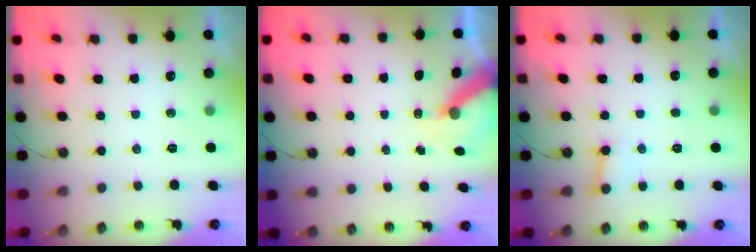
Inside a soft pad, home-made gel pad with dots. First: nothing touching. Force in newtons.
{"total": 5.7, "press": 5.7, "slide": 0.7}
{"total": 5.6, "press": 5.6, "slide": 0.6}